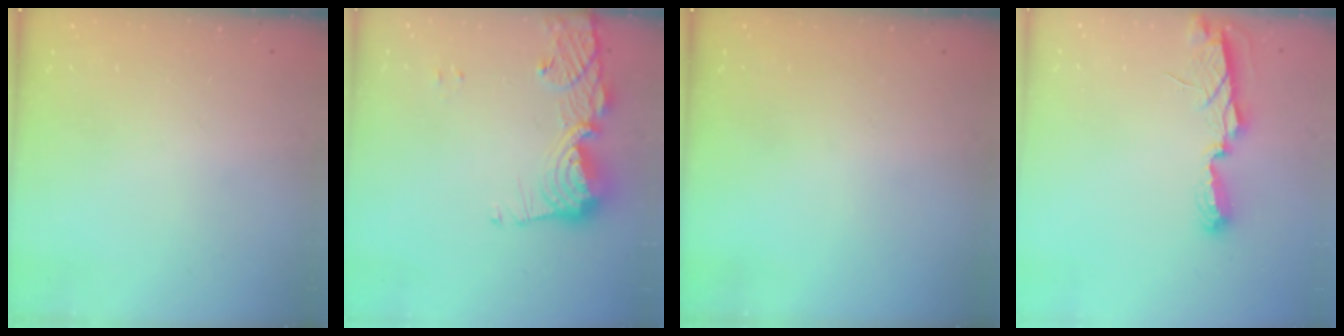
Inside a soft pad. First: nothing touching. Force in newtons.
{"total": 12.7, "press": 12.6, "slide": 1.2}
{"total": 0.0}
{"total": 6.6, "press": 6.6, "slide": 0.2}